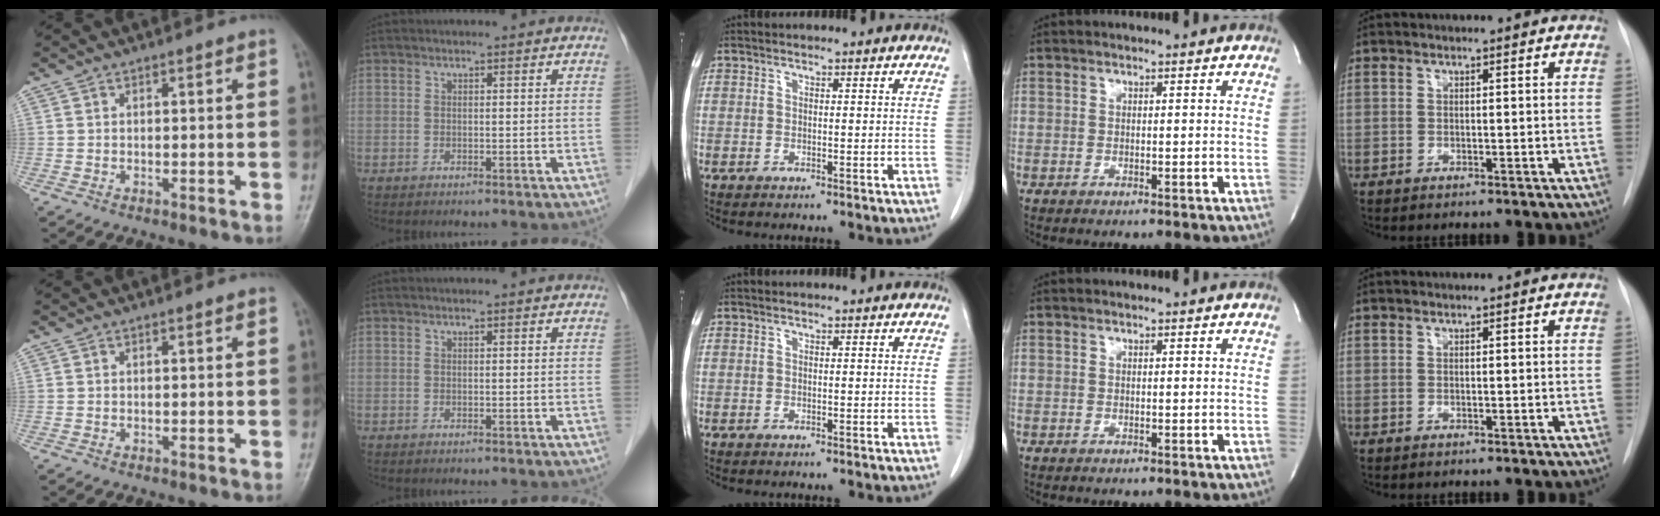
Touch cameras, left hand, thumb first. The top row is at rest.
{}